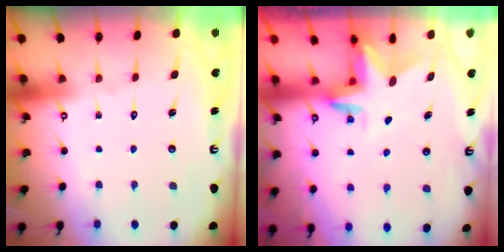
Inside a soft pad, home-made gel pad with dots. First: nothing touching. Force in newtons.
{"total": 3.0, "press": 3.0, "slide": 0.3}